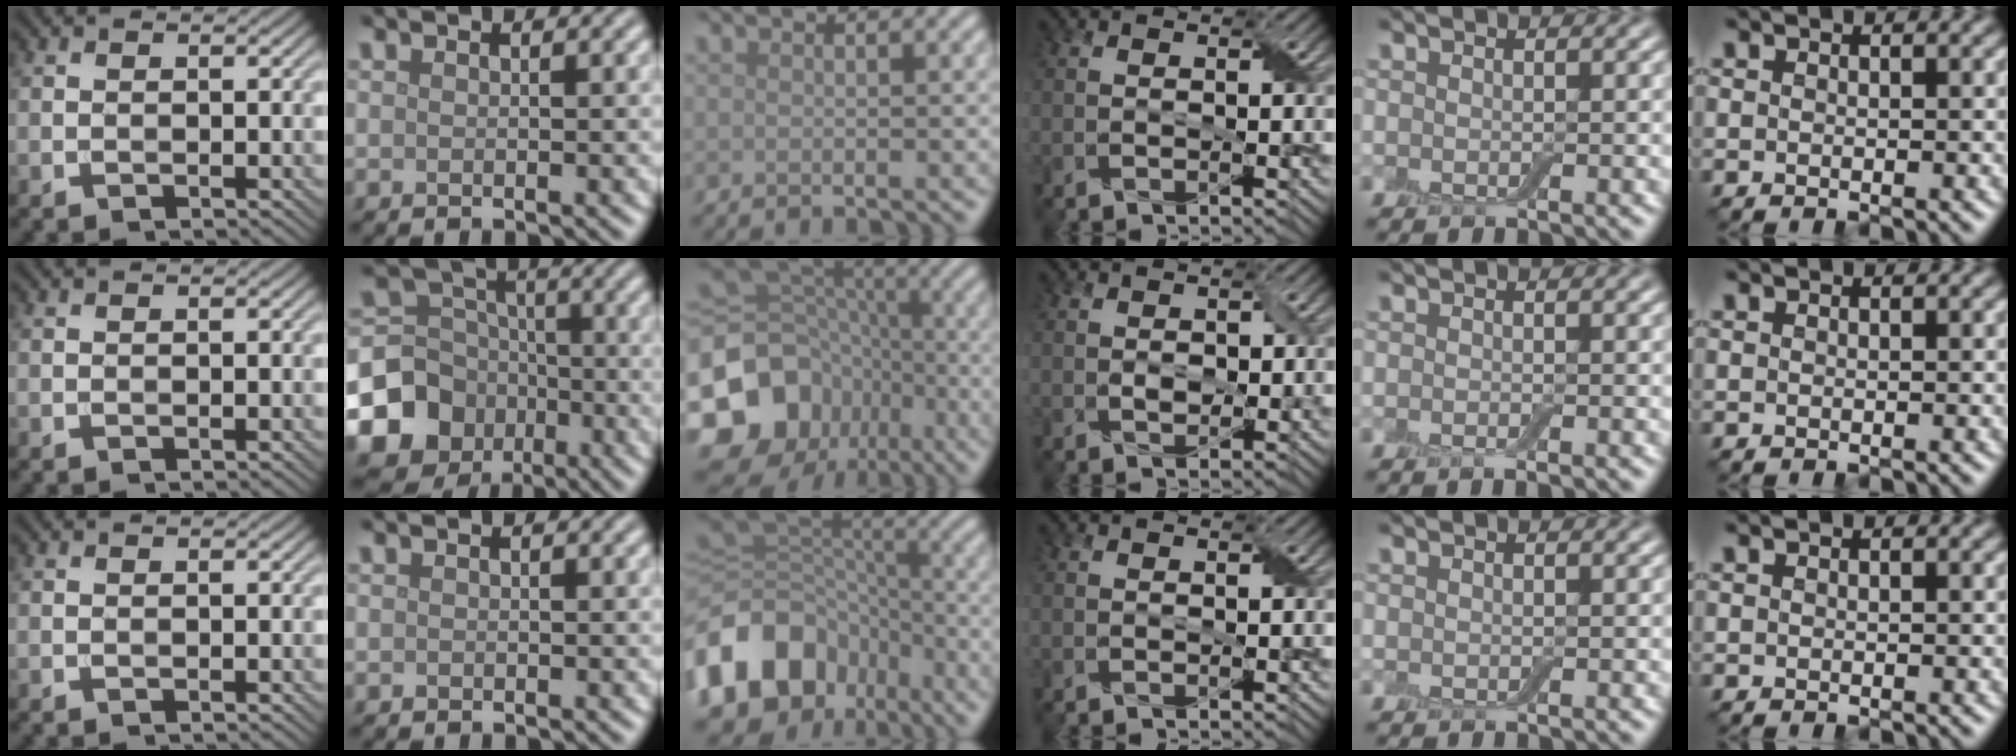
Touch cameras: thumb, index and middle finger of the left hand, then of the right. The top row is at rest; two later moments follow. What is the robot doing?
{"motion": "fold", "object": "aluminum foil"}